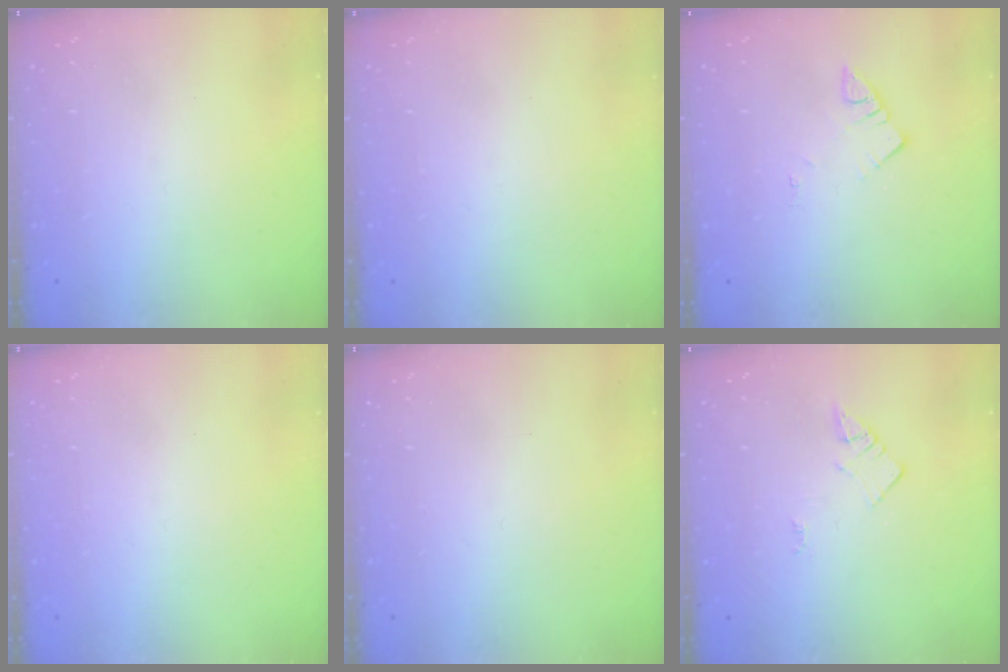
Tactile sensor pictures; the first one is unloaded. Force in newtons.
{"total": 1.7, "press": 1.7, "slide": 0.1}
{"total": 3.5, "press": 3.5, "slide": 0.2}
{"total": 1.7, "press": 1.7, "slide": 0.1}
{"total": 1.6, "press": 1.6, "slide": 0.1}
{"total": 2.1, "press": 2.1, "slide": 0.3}